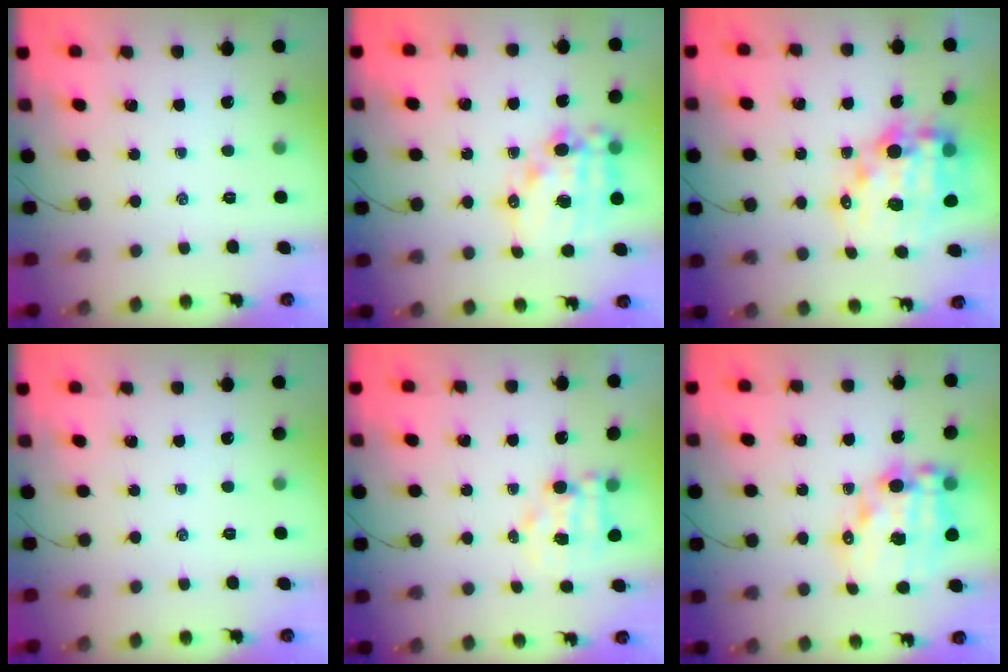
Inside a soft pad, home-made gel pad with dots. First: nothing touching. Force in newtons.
{"total": 16.0, "press": 15.6, "slide": 3.5}
{"total": 16.2, "press": 15.7, "slide": 4.0}
{"total": 0.0}
{"total": 5.1, "press": 5.0, "slide": 0.9}
{"total": 16.1, "press": 15.6, "slide": 3.8}